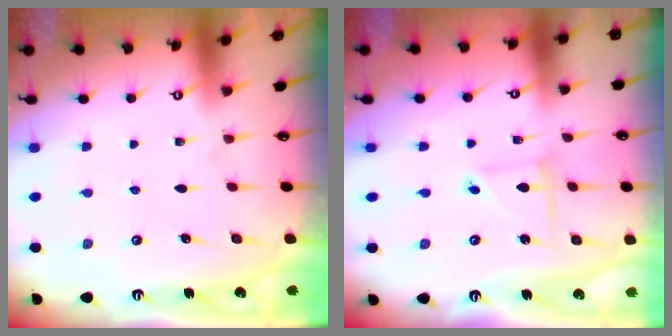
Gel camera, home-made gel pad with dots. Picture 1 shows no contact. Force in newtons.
{"total": 3.5, "press": 3.5, "slide": 0.4}